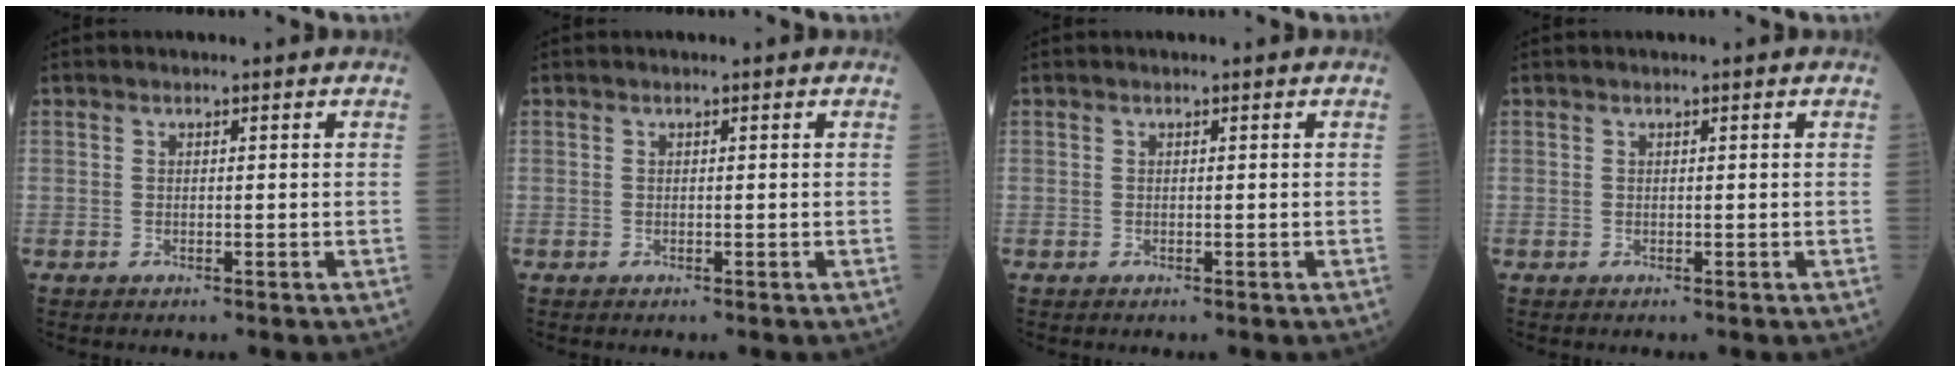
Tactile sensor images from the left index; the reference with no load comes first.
{"total": 0.0}
{"total": 0.0}
{"total": 0.0}